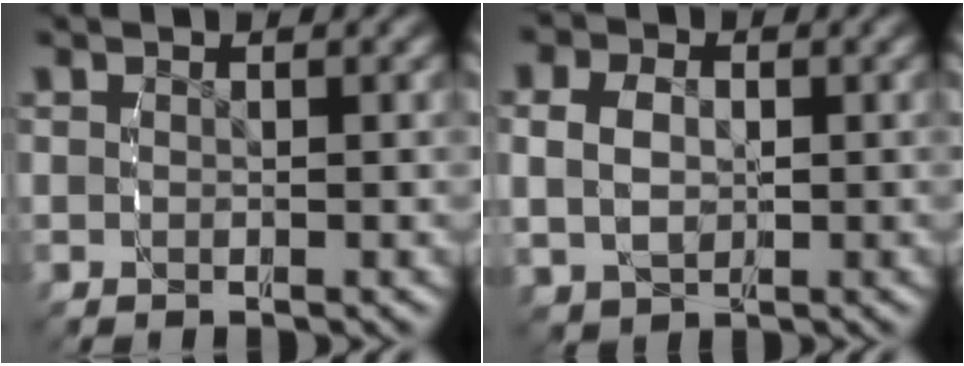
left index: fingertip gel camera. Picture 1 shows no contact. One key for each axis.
{"total": 4.0, "fx": 0.3, "fy": 3.2, "fz": 2.4, "tx": -0.057, "ty": -0.016, "tz": 0.018}